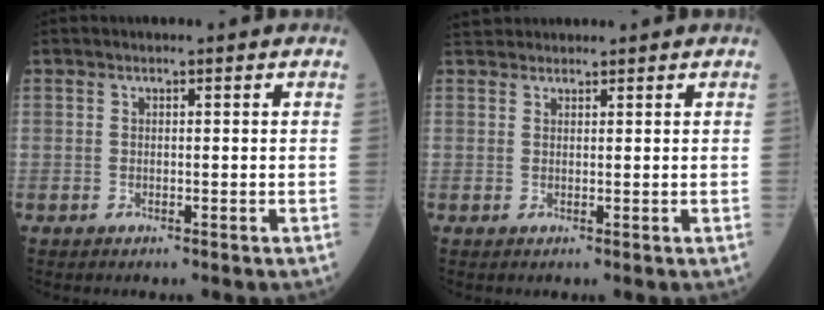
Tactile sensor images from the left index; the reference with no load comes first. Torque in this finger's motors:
{"motor_torque": [-0.29, -0.50, 0.03, 0.02]}